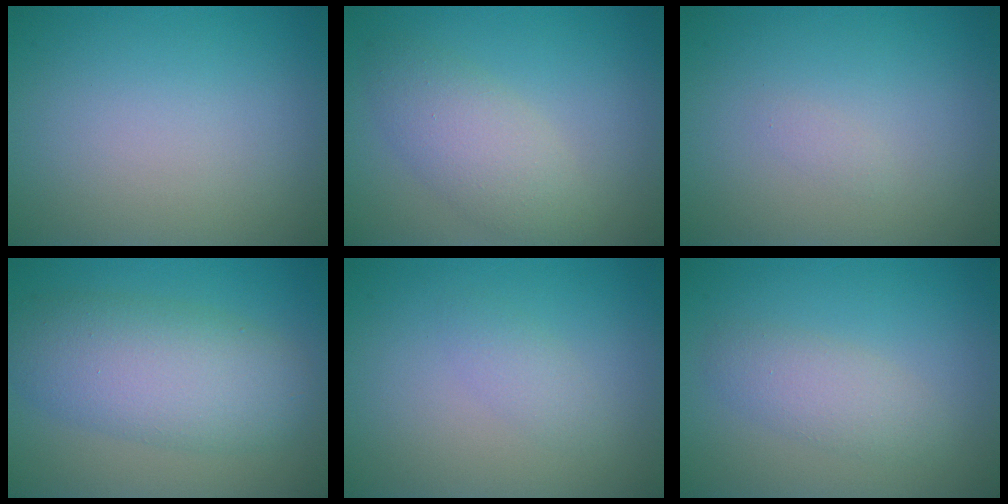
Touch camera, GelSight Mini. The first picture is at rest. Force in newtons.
{"total": 3.8, "press": 3.8, "slide": 0.3}
{"total": 0.6, "press": 0.6, "slide": 0.0}
{"total": 7.3, "press": 7.3, "slide": 0.2}
{"total": 1.4, "press": 1.4, "slide": 0.1}
{"total": 2.5, "press": 2.5, "slide": 0.1}